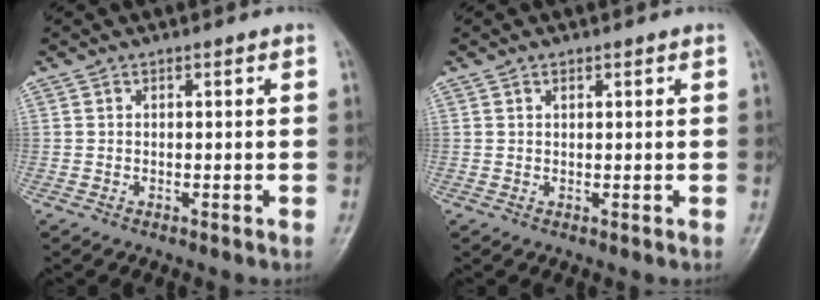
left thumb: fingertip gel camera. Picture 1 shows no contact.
{"total": 1.1, "force": [0.6, 0.6, 0.7], "torque": [-0.007, -0.002, 0.009]}